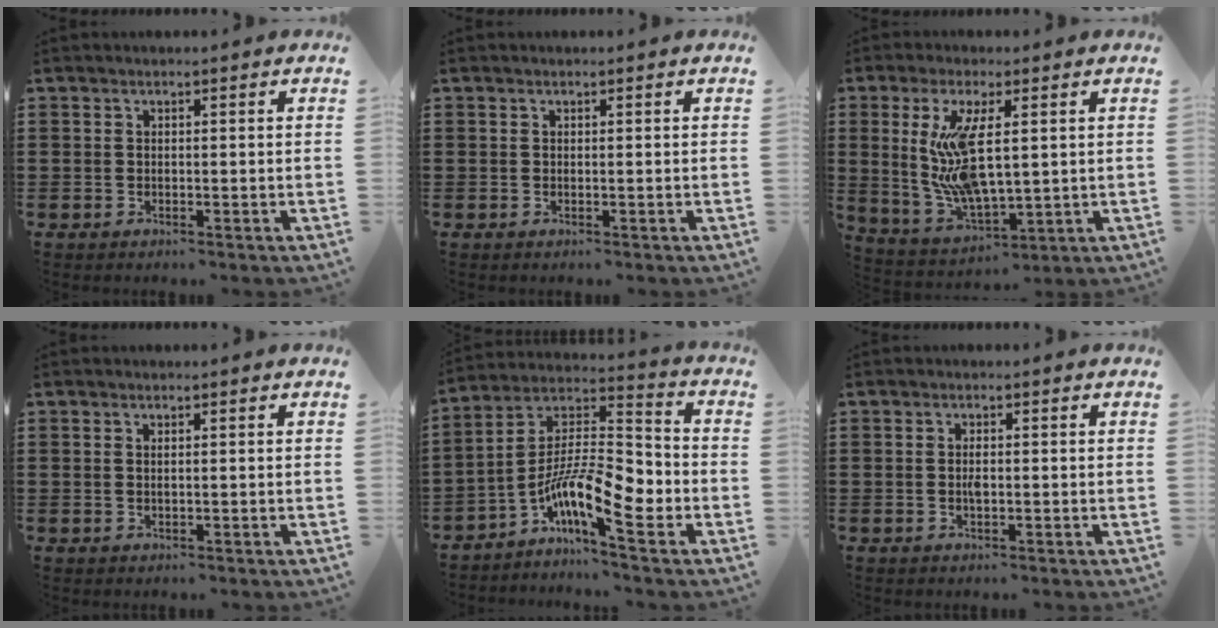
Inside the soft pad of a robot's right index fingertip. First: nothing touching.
{"total": 0.0}
{"total": 11.0, "force": [1.9, 4.3, 9.9], "torque": [-0.222, -0.008, 0.029]}
{"total": 0.5, "force": [0.1, 0.1, 0.5], "torque": [-0.010, -0.001, 0.003]}
{"total": 11.8, "force": [-5.7, 3.0, 9.9], "torque": [-0.207, -0.011, -0.111]}
{"total": 1.6, "force": [-0.2, 0.5, 1.5], "torque": [-0.028, 0.000, -0.003]}